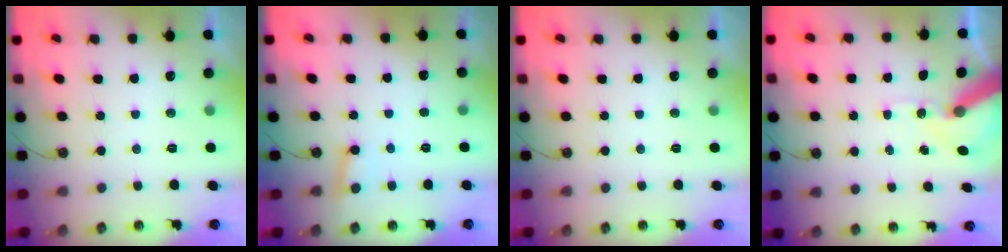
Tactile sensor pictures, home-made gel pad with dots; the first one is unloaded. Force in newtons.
{"total": 3.2, "press": 3.1, "slide": 0.8}
{"total": 0.0}
{"total": 11.6, "press": 11.4, "slide": 1.7}